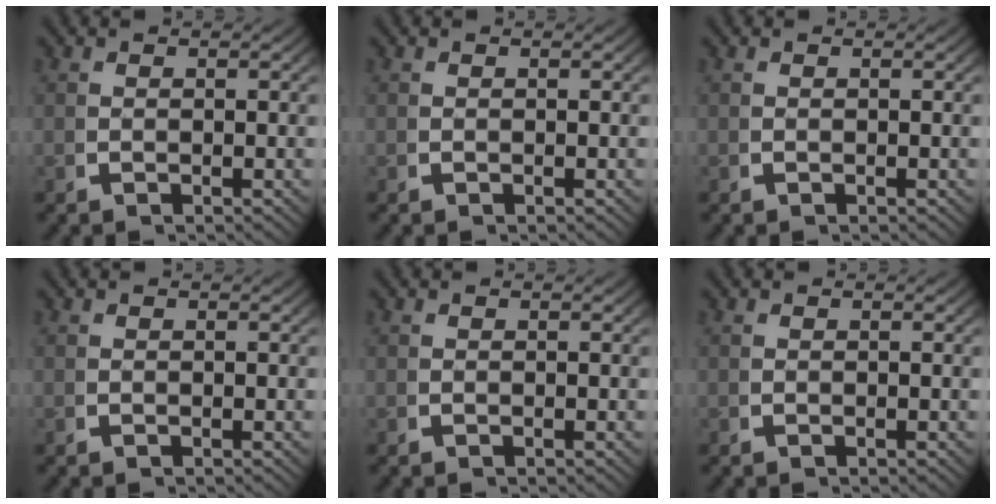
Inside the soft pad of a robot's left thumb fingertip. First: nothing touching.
{"total": 0.0}
{"total": 0.0}
{"total": 0.0}
{"total": 0.0}
{"total": 0.0}